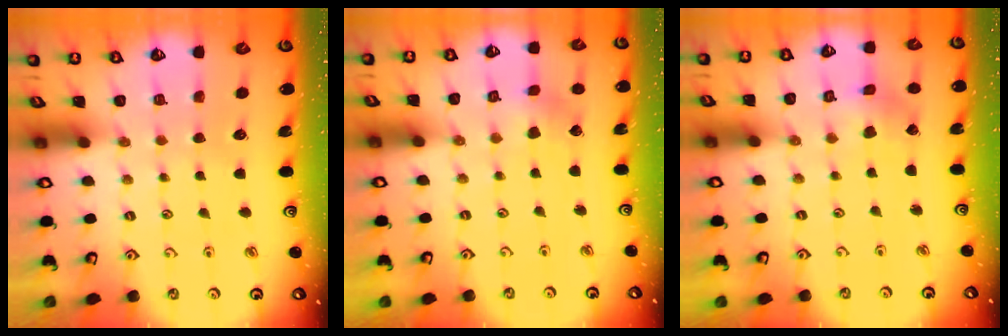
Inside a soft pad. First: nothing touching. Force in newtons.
{"total": 2.1, "press": 2.1, "slide": 0.1}
{"total": 1.5, "press": 1.4, "slide": 0.2}